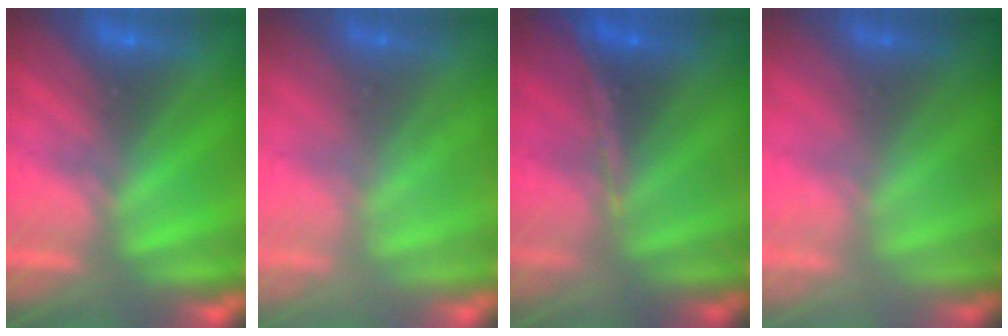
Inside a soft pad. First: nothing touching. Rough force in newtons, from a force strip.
{"total": 2.3}
{"total": 1.3}
{"total": 2.2}